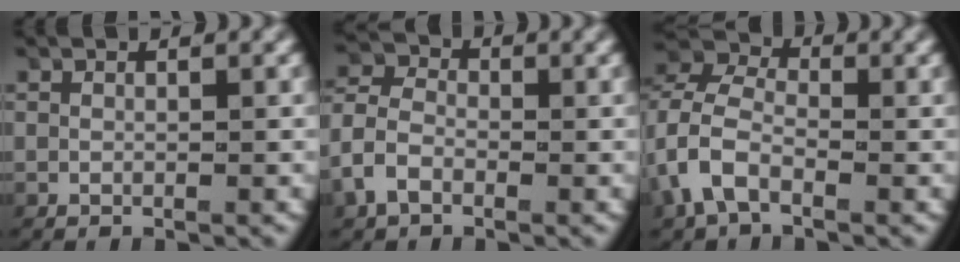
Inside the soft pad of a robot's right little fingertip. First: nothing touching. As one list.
[{"total": 4.1, "force": [-0.8, 3.4, 2.1], "torque": [-0.060, -0.011, -0.016]}, {"total": 6.2, "force": [0.8, 5.1, 3.4], "torque": [-0.078, 0.013, -0.006]}]